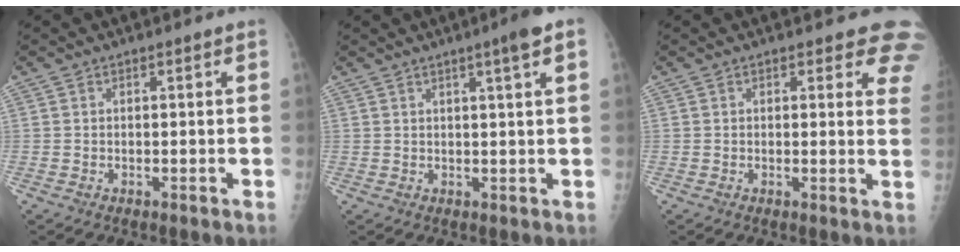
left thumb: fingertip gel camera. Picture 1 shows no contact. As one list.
[{"total": 4.3, "force": [2.3, -0.3, 3.7], "torque": [-0.057, -0.008, 0.033]}, {"total": 7.8, "force": [6.7, 2.9, 2.8], "torque": [0.016, -0.028, 0.048]}]